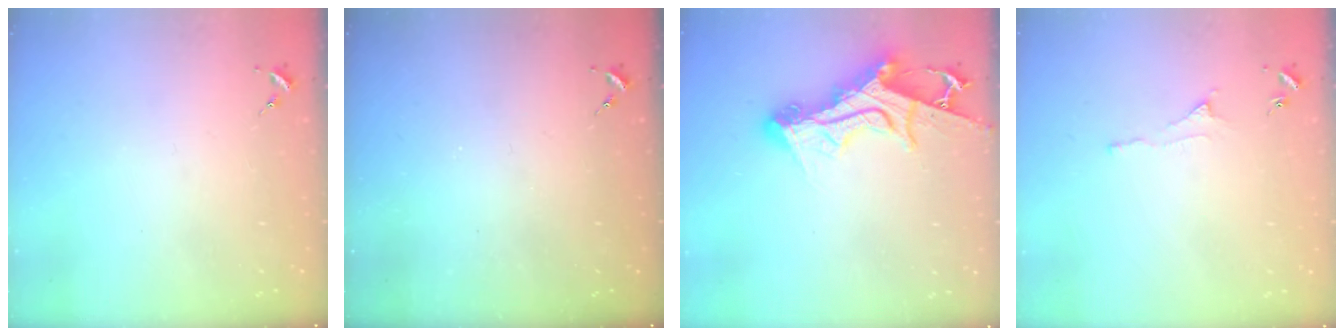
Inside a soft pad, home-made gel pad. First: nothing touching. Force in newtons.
{"total": 0.0}
{"total": 15.1, "press": 15.0, "slide": 1.3}
{"total": 3.7, "press": 3.6, "slide": 0.7}